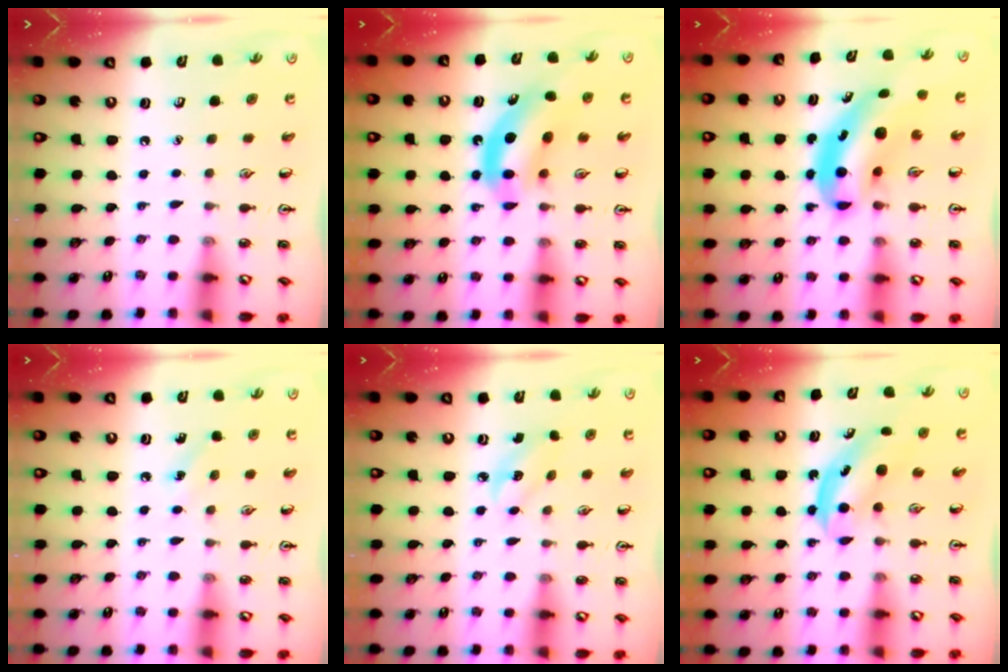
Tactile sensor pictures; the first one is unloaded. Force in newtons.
{"total": 10.1, "press": 9.7, "slide": 3.0}
{"total": 8.5, "press": 8.2, "slide": 2.4}
{"total": 6.3, "press": 5.9, "slide": 2.2}
{"total": 2.8, "press": 2.7, "slide": 0.9}
{"total": 5.3, "press": 5.2, "slide": 0.9}